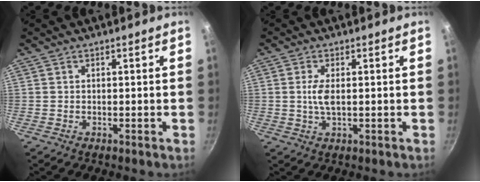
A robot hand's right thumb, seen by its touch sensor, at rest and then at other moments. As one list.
[{"total": 3.6, "force": [0.3, 1.3, 3.3], "torque": [-0.075, 0.000, 0.004]}]